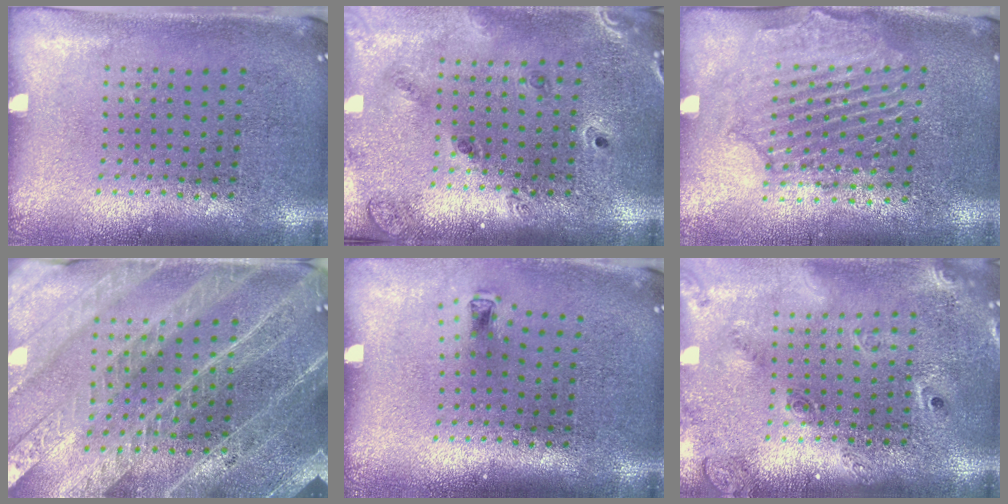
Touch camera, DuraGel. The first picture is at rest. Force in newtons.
{"total": 1.4, "press": 1.4, "slide": 0.3}
{"total": 2.0, "press": 1.9, "slide": 0.5}
{"total": 4.0, "press": 3.6, "slide": 1.7}
{"total": 0.6, "press": 0.3, "slide": 0.6}
{"total": 2.4, "press": 1.7, "slide": 1.6}